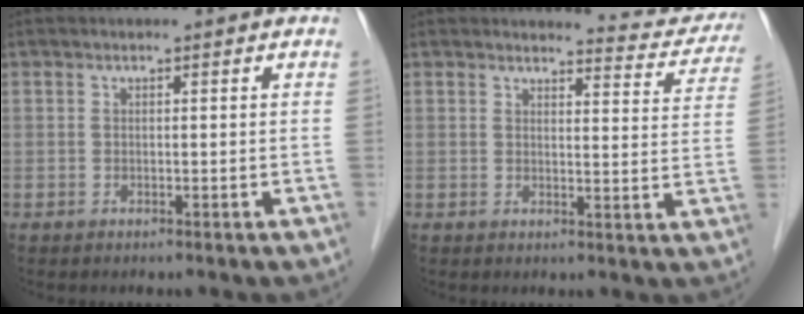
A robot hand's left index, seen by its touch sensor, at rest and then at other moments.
{"total": 7.4, "force": [7.4, 0.9, -0.4], "torque": [0.015, -0.039, 0.065]}